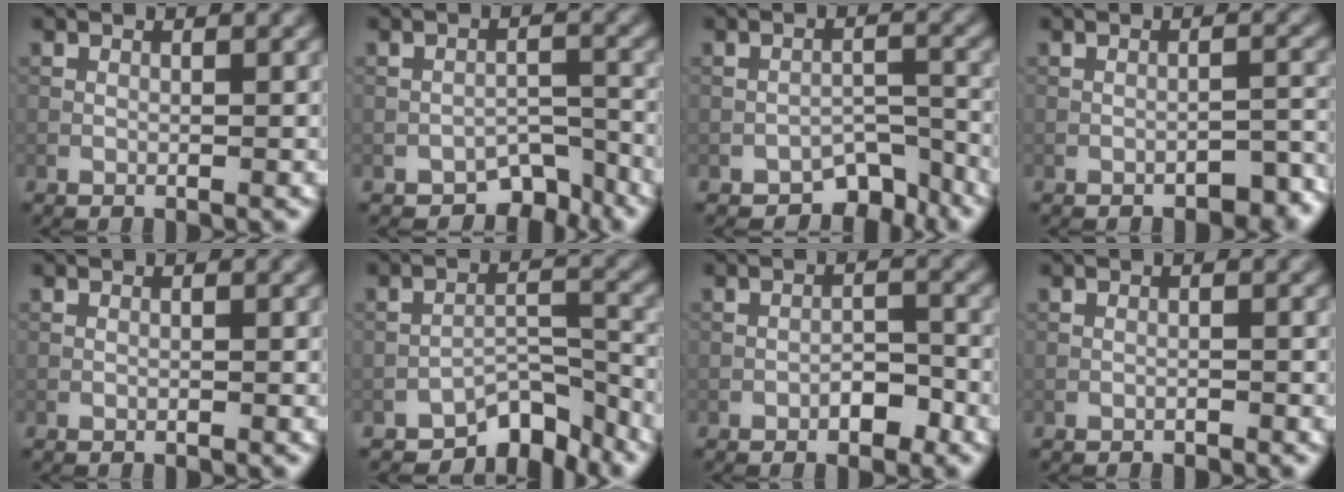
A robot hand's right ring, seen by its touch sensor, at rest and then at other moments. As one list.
[{"total": 3.7, "force": [-2.9, 1.8, 1.3], "torque": [-0.009, 0.001, -0.044]}, {"total": 4.1, "force": [-3.3, 2.0, 1.5], "torque": [-0.011, 0.001, -0.050]}, {"total": 2.2, "force": [-1.8, 0.7, 1.1], "torque": [-0.011, 0.010, -0.024]}, {"total": 0.0}, {"total": 5.5, "force": [-4.6, 2.0, 2.2], "torque": [-0.019, 0.004, -0.080]}, {"total": 2.2, "force": [-1.3, 0.9, 1.5], "torque": [-0.018, 0.008, -0.022]}, {"total": 0.5, "force": [-0.5, 0.1, 0.1], "torque": [0.001, 0.001, -0.009]}]